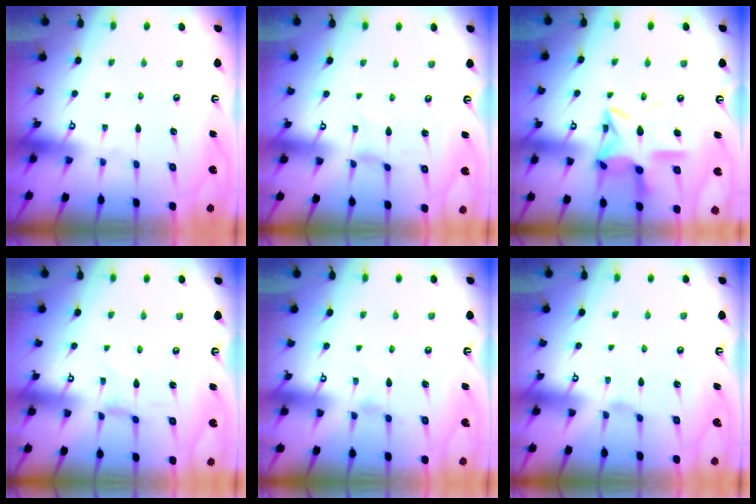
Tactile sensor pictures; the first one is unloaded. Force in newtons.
{"total": 0.0}
{"total": 17.9, "press": 17.8, "slide": 1.4}
{"total": 0.0}
{"total": 1.5, "press": 1.5, "slide": 0.3}
{"total": 1.6, "press": 1.5, "slide": 0.5}